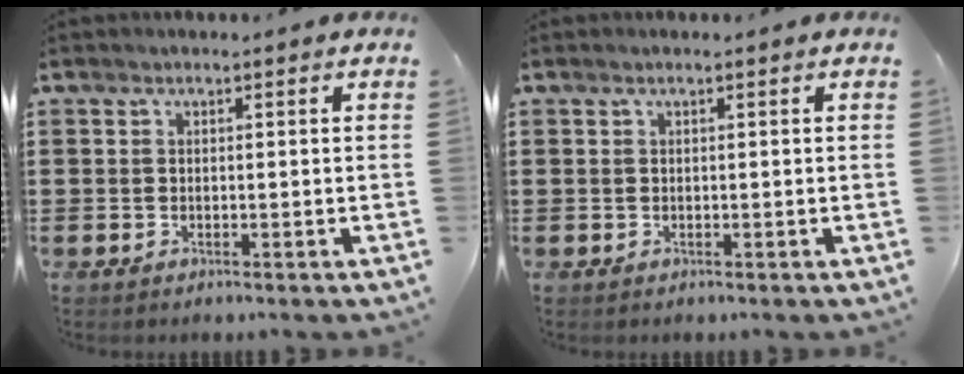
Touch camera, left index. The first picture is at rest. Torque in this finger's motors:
{"motor_torque": [-0.02, 0.00, 0.00, 0.01]}